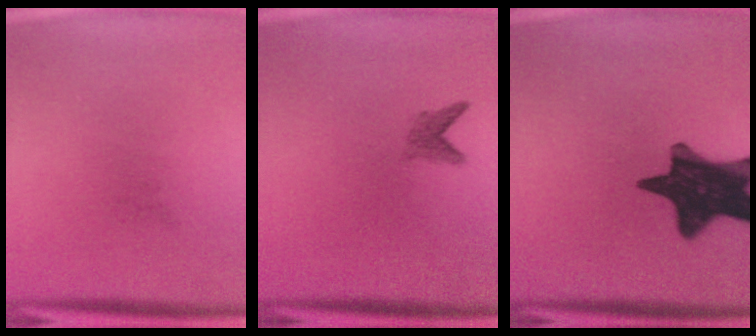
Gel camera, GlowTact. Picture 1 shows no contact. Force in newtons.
{"total": 1.7}
{"total": 15.6}